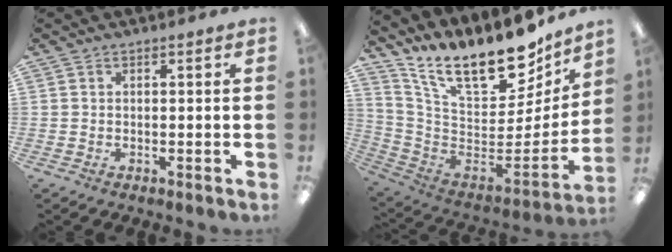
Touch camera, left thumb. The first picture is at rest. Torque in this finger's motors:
{"motor_torque": [0.31, 0.22, 1.02, -1.76, 0.08]}